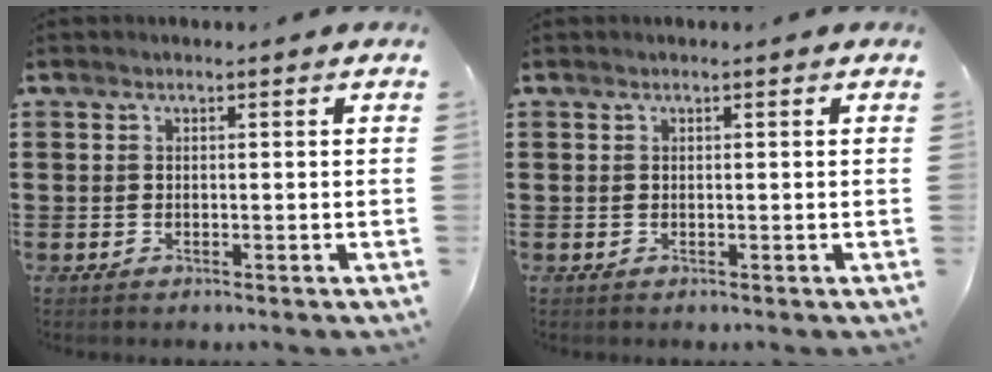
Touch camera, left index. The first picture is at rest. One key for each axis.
{"total": 0.0}